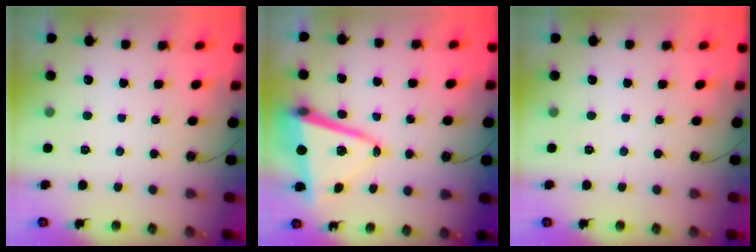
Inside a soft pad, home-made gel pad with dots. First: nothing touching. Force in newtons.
{"total": 12.7, "press": 12.6, "slide": 1.4}
{"total": 0.0}